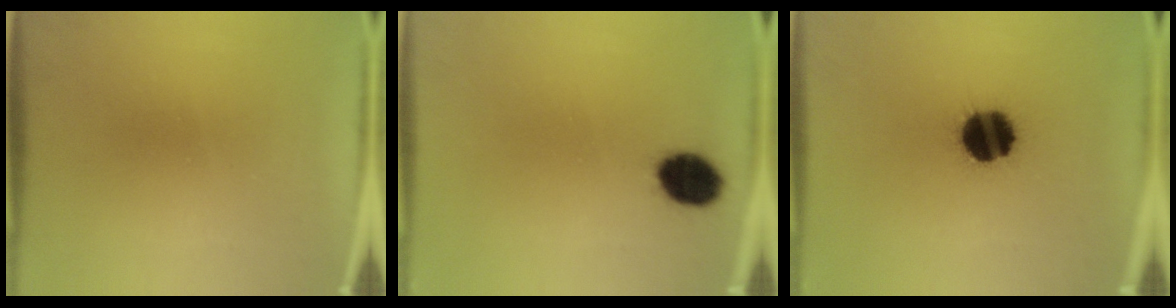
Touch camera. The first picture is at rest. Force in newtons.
{"total": 8.0}
{"total": 15.1}